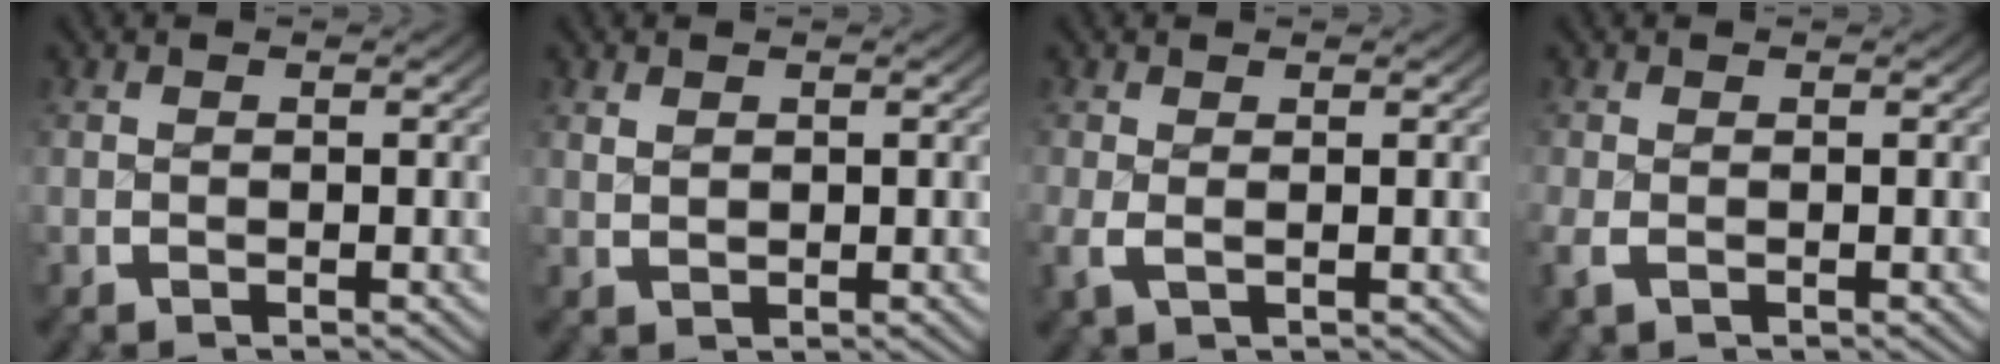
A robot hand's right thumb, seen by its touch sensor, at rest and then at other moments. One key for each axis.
{"total": 1.1, "fx": 0.7, "fy": 0.7, "fz": 0.6, "tx": -0.010, "ty": -0.002, "tz": 0.018}
{"total": 1.4, "fx": 0.0, "fy": 0.8, "fz": 1.1, "tx": -0.032, "ty": -0.007, "tz": 0.004}
{"total": 1.0, "fx": -0.4, "fy": 0.7, "fz": 0.7, "tx": -0.018, "ty": -0.004, "tz": -0.004}